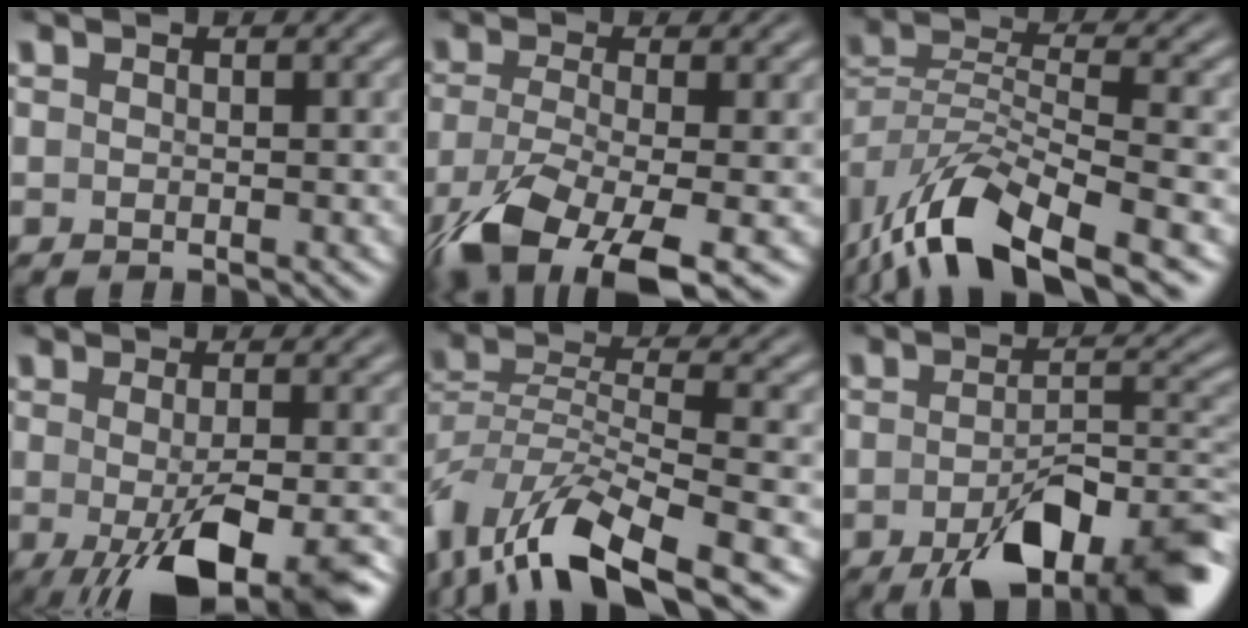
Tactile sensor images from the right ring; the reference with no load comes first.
{"total": 7.0, "force": [-3.5, 3.1, 5.2], "torque": [-0.108, -0.041, -0.036]}
{"total": 8.3, "force": [-4.6, 3.7, 5.8], "torque": [-0.134, -0.035, -0.055]}
{"total": 7.5, "force": [-3.1, 2.3, 6.4], "torque": [-0.109, -0.033, -0.028]}
{"total": 9.0, "force": [-4.3, 4.9, 6.2], "torque": [-0.149, -0.041, -0.049]}
{"total": 9.6, "force": [-4.9, 3.4, 7.5], "torque": [-0.107, -0.014, -0.074]}